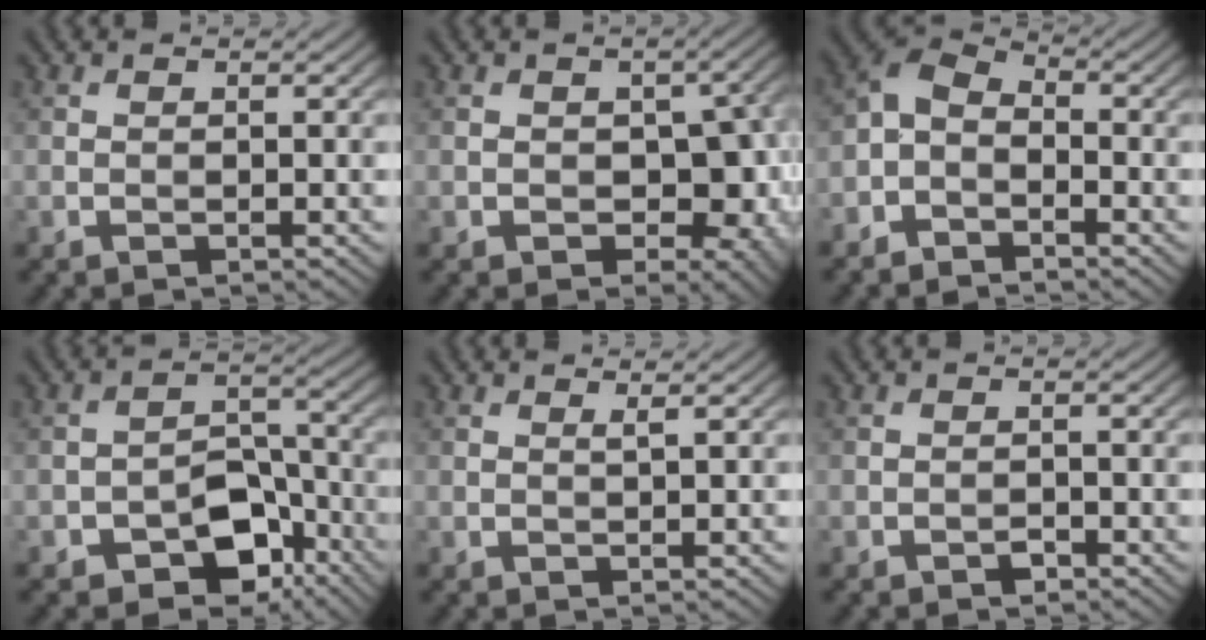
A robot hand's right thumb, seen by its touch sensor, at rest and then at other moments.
{"total": 8.0, "force": [-0.9, 5.4, 5.8], "torque": [-0.078, -0.021, -0.006]}
{"total": 4.7, "force": [-2.4, 2.9, 2.9], "torque": [-0.066, 0.004, -0.061]}
{"total": 8.6, "force": [-4.6, 5.4, 4.9], "torque": [-0.075, -0.004, -0.080]}
{"total": 0.8, "force": [0.6, 0.0, 0.5], "torque": [-0.013, 0.001, 0.010]}
{"total": 0.8, "force": [-0.6, 0.4, 0.4], "torque": [-0.004, 0.001, -0.011]}